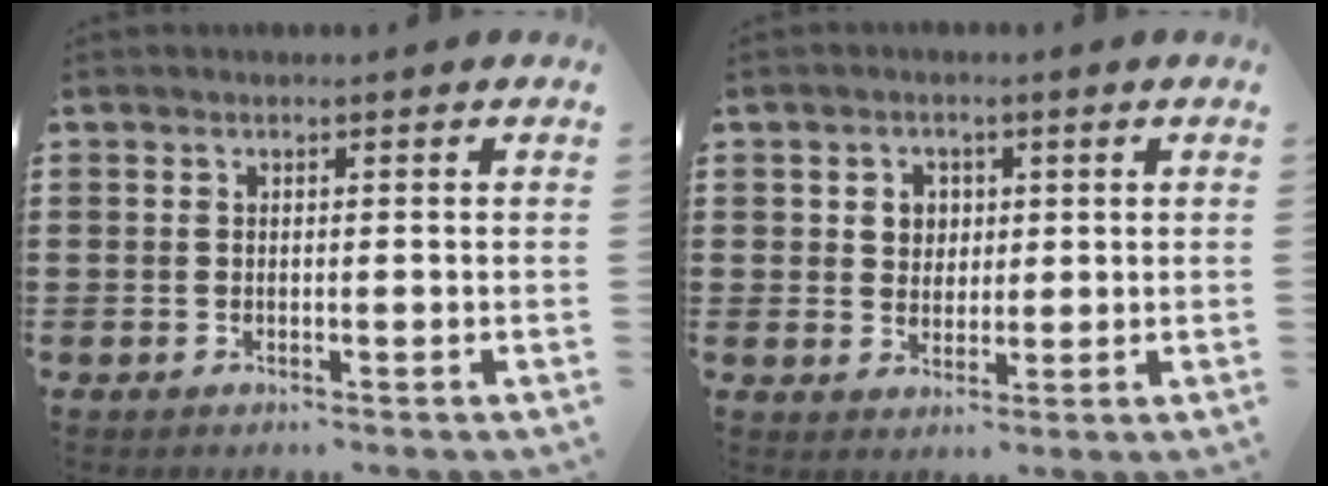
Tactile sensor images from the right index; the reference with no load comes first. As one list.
[{"total": 3.1, "force": [0.9, 2.8, 0.8], "torque": [-0.029, 0.011, 0.013]}]